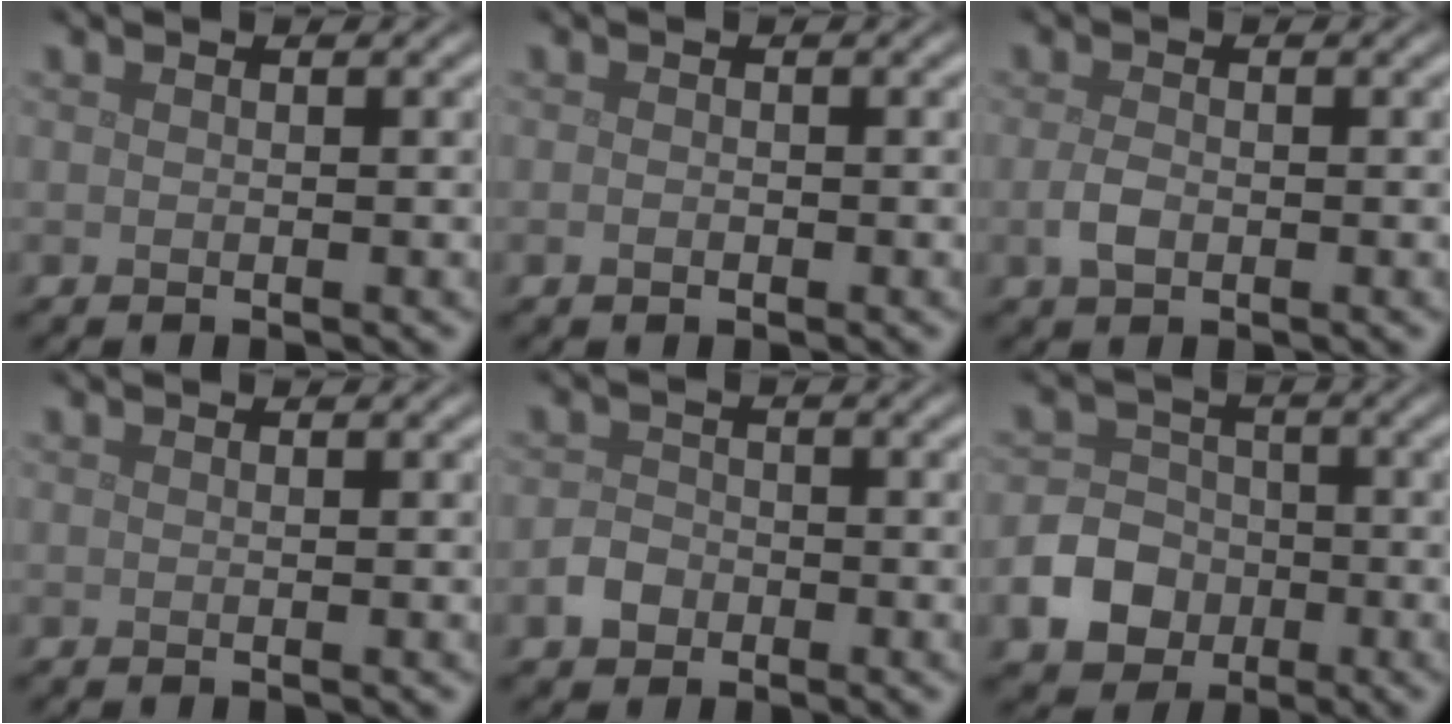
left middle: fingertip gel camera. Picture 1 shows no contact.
{"total": 0.7, "force": [-0.3, 0.5, 0.4], "torque": [-0.007, -0.002, -0.006]}
{"total": 1.8, "force": [-0.5, 1.1, 1.3], "torque": [-0.030, -0.001, -0.011]}
{"total": 0.0}
{"total": 2.1, "force": [-1.1, 1.6, 0.8], "torque": [-0.010, 0.003, -0.025]}
{"total": 6.2, "force": [-2.5, 5.2, 2.3], "torque": [-0.029, -0.005, -0.068]}